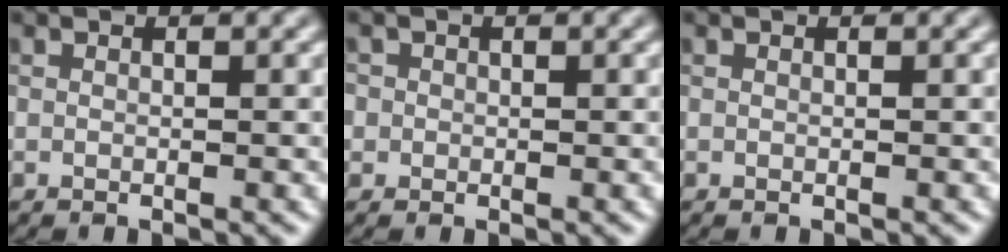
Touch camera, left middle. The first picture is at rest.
{"total": 1.1, "force": [0.2, 1.0, 0.2], "torque": [0.001, 0.002, -0.004]}
{"total": 0.0}